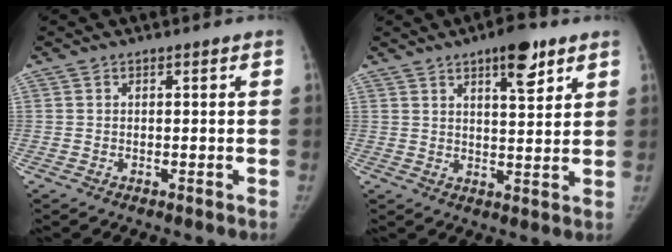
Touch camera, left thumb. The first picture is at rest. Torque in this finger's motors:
{"motor_torque": [1.55, 0.86, 0.83, -0.39, 0.24]}